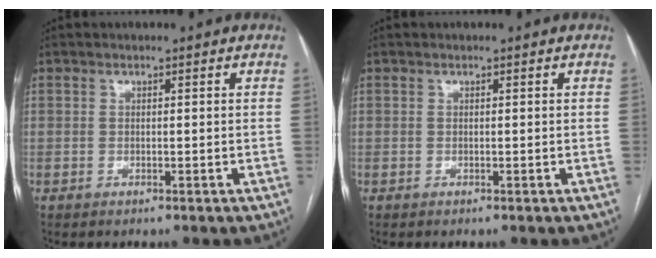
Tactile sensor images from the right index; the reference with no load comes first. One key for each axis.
{"total": 0.0}